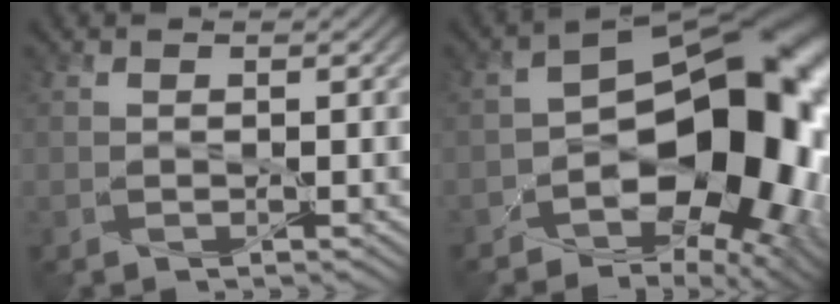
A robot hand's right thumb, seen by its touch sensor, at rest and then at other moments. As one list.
[{"total": 18.1, "force": [-5.4, 11.2, 13.2], "torque": [-0.138, -0.015, -0.085]}]